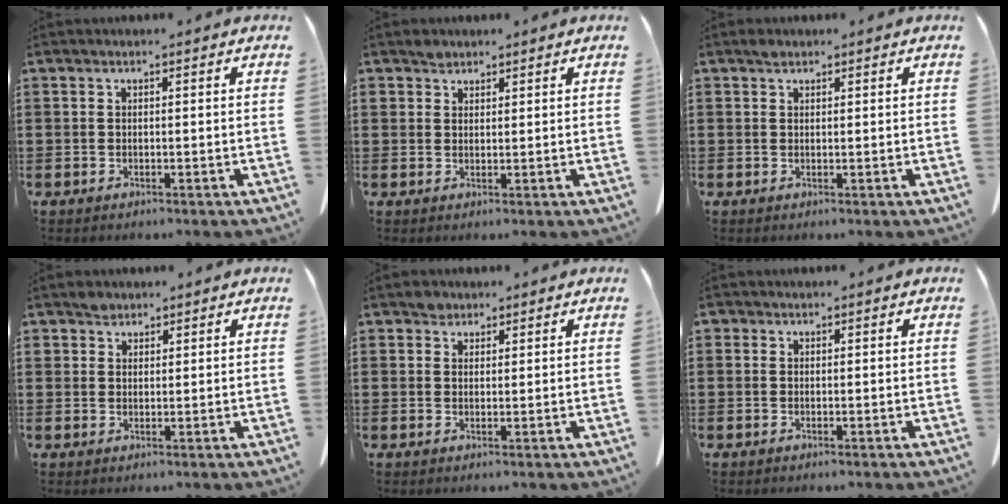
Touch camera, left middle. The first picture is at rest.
{"total": 1.6, "force": [1.4, 0.8, 0.0], "torque": [-0.004, 0.001, 0.029]}
{"total": 0.9, "force": [0.7, 0.6, 0.3], "torque": [-0.007, 0.002, 0.013]}
{"total": 2.0, "force": [1.7, 1.0, 0.1], "torque": [-0.006, 0.002, 0.035]}
{"total": 2.1, "force": [1.8, 1.1, 0.2], "torque": [-0.001, -0.001, 0.034]}
{"total": 0.6, "force": [0.2, 0.6, 0.1], "torque": [-0.004, 0.006, 0.002]}